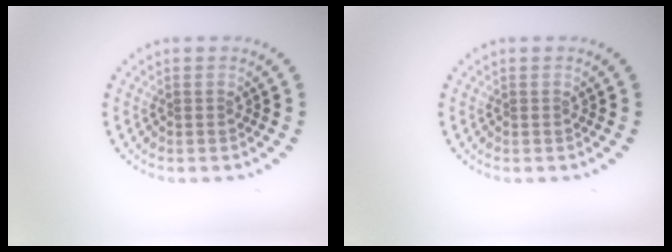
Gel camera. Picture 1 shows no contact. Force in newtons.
{"total": 0.0}